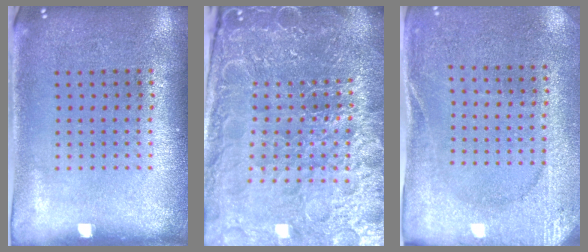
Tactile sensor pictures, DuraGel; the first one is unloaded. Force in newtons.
{"total": 6.1, "press": 5.4, "slide": 2.8}
{"total": 2.6, "press": 2.5, "slide": 0.6}